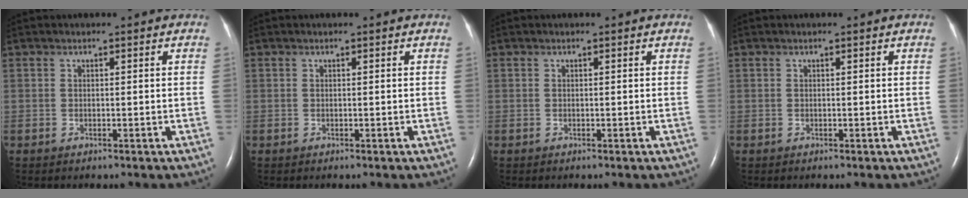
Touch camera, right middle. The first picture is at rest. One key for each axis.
{"total": 0.0}
{"total": 0.0}
{"total": 0.0}